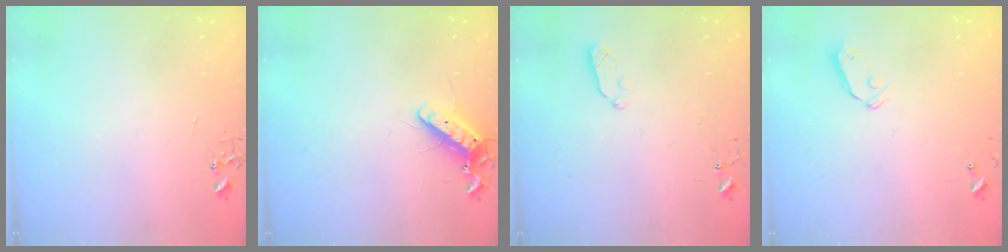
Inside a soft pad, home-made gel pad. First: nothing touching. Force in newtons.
{"total": 11.2, "press": 11.1, "slide": 1.4}
{"total": 3.8, "press": 3.8, "slide": 0.6}
{"total": 5.4, "press": 5.3, "slide": 0.9}